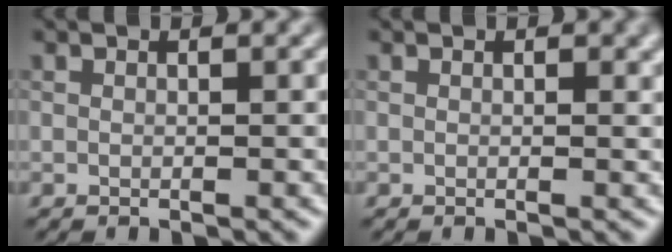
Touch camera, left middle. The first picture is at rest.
{"total": 0.6, "force": [0.2, 0.2, 0.5], "torque": [-0.004, -0.002, 0.002]}